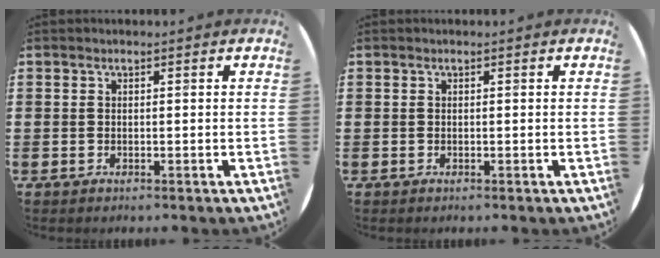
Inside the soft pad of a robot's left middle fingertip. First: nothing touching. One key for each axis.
{"total": 0.0}